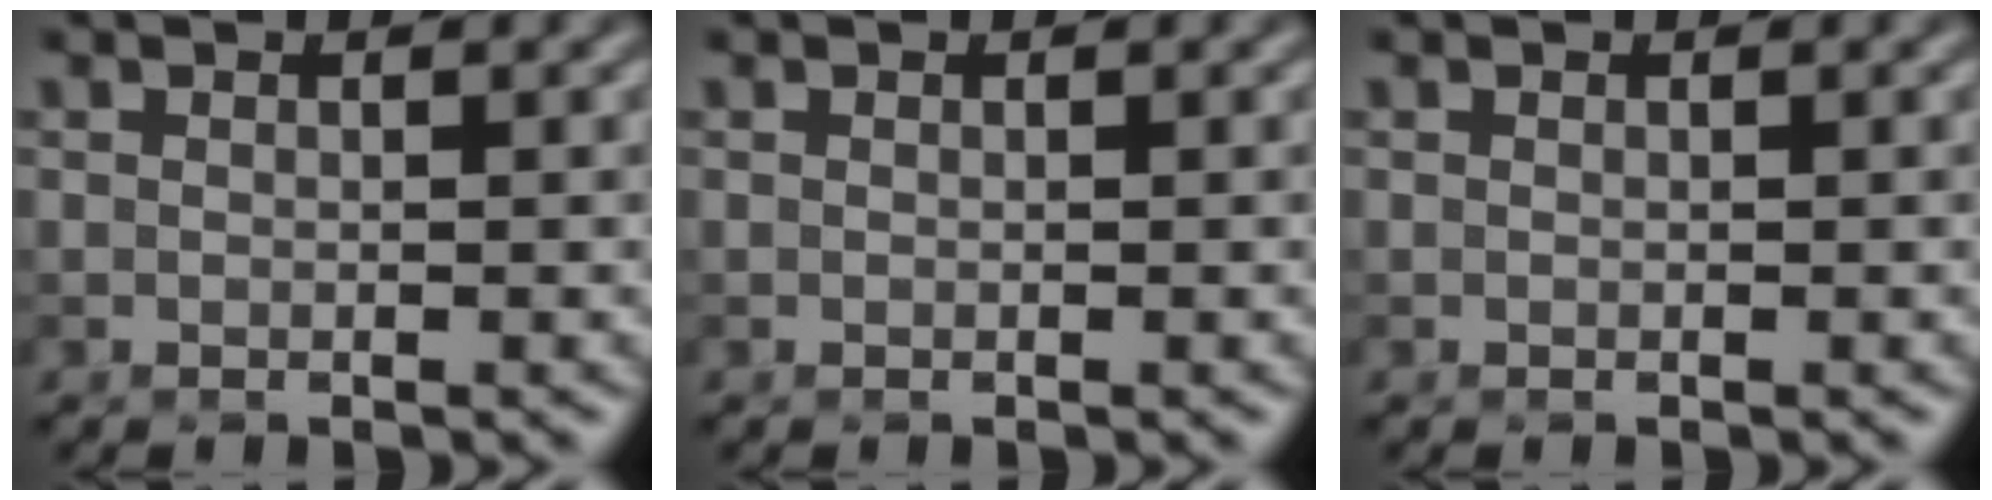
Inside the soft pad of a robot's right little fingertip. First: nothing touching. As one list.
[{"total": 0.0}, {"total": 0.0}]